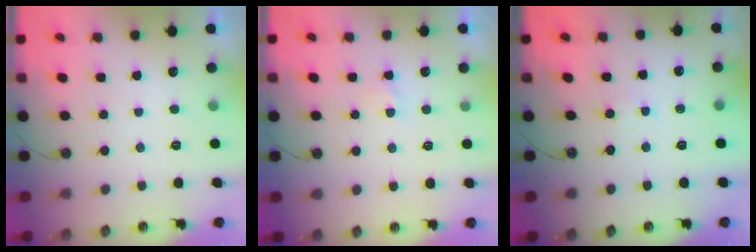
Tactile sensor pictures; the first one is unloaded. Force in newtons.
{"total": 2.3, "press": 2.3, "slide": 0.4}
{"total": 2.4, "press": 2.4, "slide": 0.2}